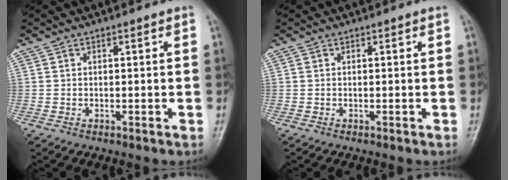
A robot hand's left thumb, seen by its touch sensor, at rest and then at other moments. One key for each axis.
{"total": 0.0}